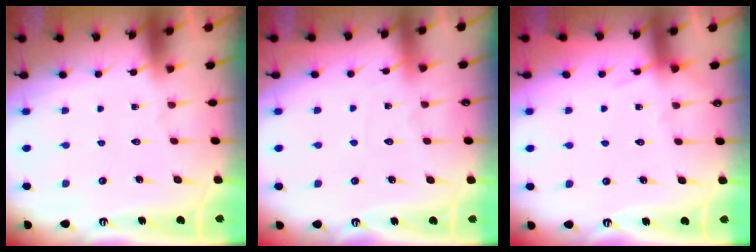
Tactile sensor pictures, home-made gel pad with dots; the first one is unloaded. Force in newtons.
{"total": 3.5, "press": 3.4, "slide": 0.6}
{"total": 4.3, "press": 4.3, "slide": 0.6}